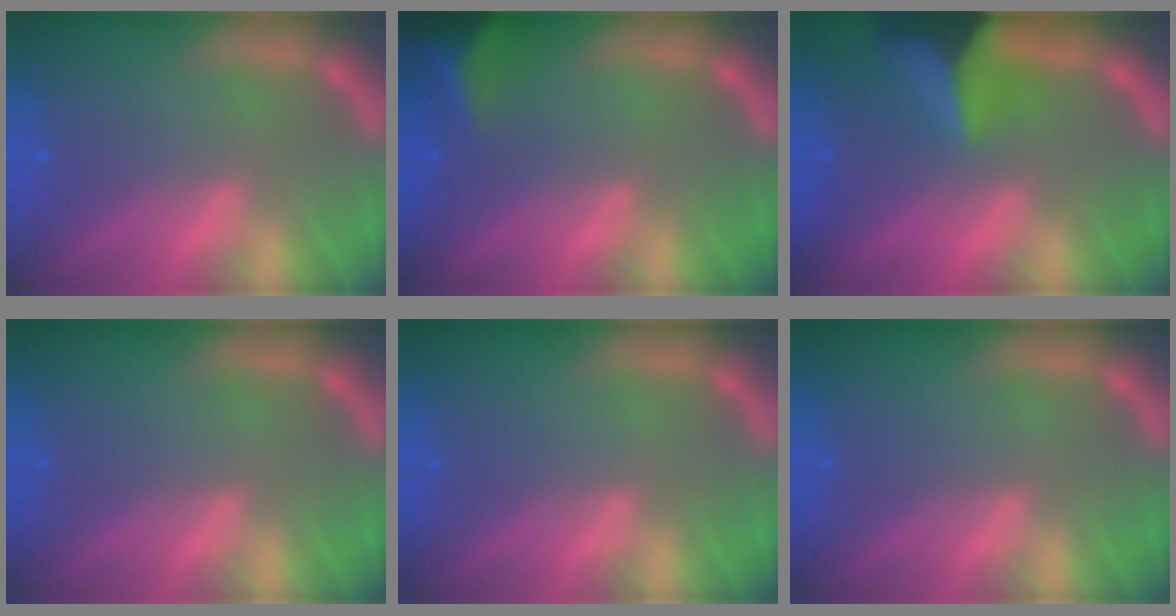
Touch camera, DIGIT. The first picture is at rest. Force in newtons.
{"total": 6.5}
{"total": 8.9}
{"total": 0.0}
{"total": 0.0}
{"total": 0.0}